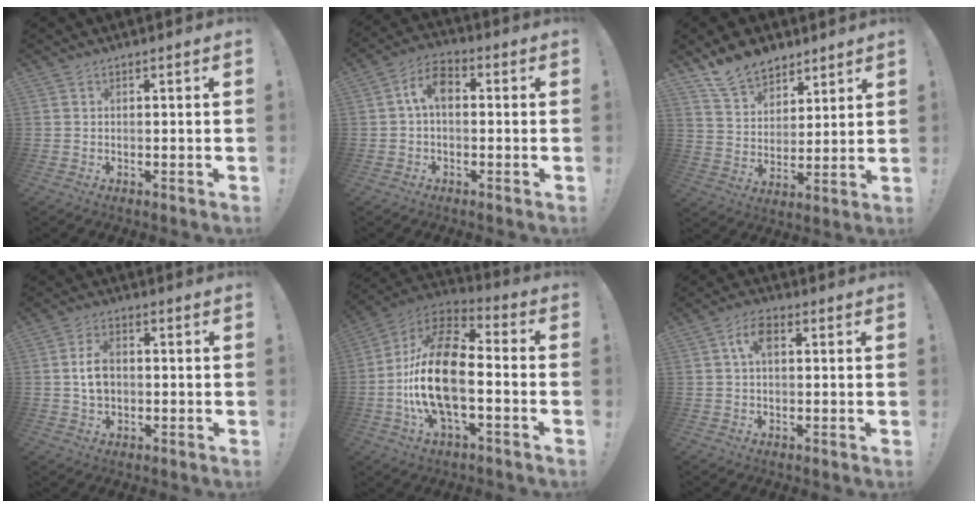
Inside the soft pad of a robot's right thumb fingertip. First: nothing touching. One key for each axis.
{"total": 7.4, "fx": 0.5, "fy": 4.3, "fz": 6.0, "tx": -0.111, "ty": 0.013, "tz": 0.012}
{"total": 12.3, "fx": 10.0, "fy": 6.6, "fz": 2.7, "tx": -0.059, "ty": -0.074, "tz": 0.197}
{"total": 6.6, "fx": 0.3, "fy": 4.6, "fz": 4.7, "tx": -0.075, "ty": 0.002, "tz": 0.001}
{"total": 21.0, "fx": -3.9, "fy": 10.1, "fz": 18.0, "tx": -0.352, "ty": 0.023, "tz": -0.068}
{"total": 5.9, "fx": 1.4, "fy": 3.2, "fz": 4.7, "tx": -0.080, "ty": 0.008, "tz": 0.024}